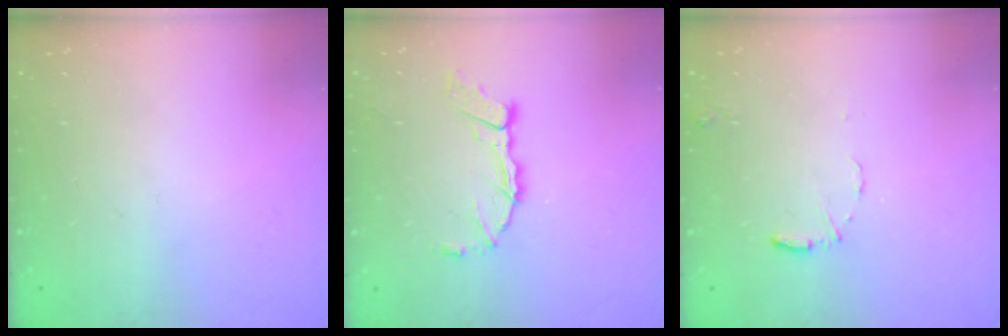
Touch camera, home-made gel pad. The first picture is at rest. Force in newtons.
{"total": 9.0, "press": 8.9, "slide": 1.1}
{"total": 6.1, "press": 6.1, "slide": 0.6}